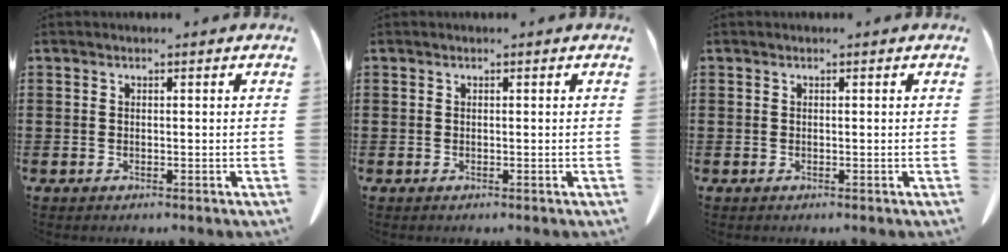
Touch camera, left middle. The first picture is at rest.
{"total": 0.0}
{"total": 0.0}